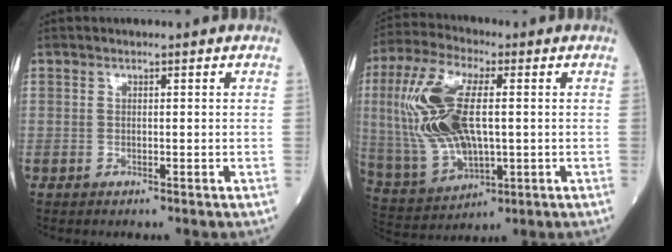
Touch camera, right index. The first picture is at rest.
{"total": 16.4, "force": [1.3, 6.8, 14.9], "torque": [-0.339, 0.009, 0.036]}